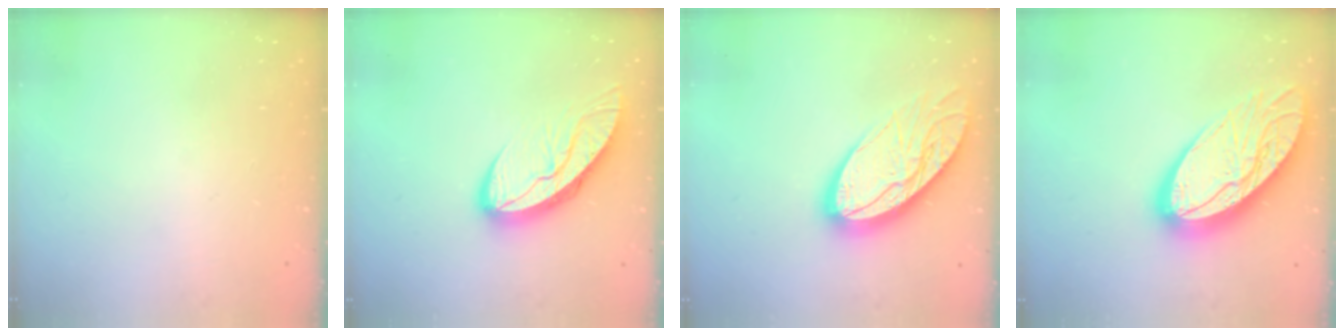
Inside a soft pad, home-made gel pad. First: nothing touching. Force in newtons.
{"total": 9.8, "press": 9.8, "slide": 1.0}
{"total": 16.1, "press": 16.1, "slide": 1.2}
{"total": 21.6, "press": 21.6, "slide": 1.7}